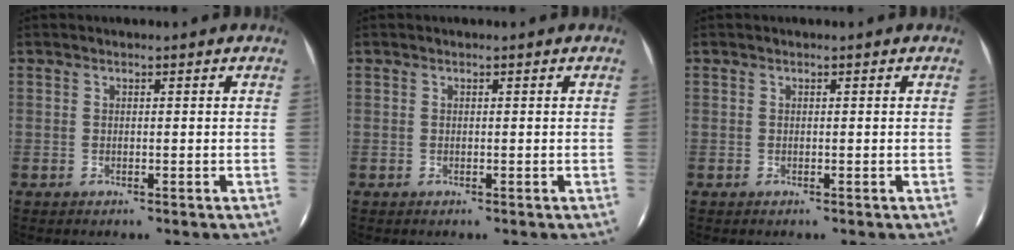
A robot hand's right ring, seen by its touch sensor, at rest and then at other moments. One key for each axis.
{"total": 0.0}
{"total": 0.0}